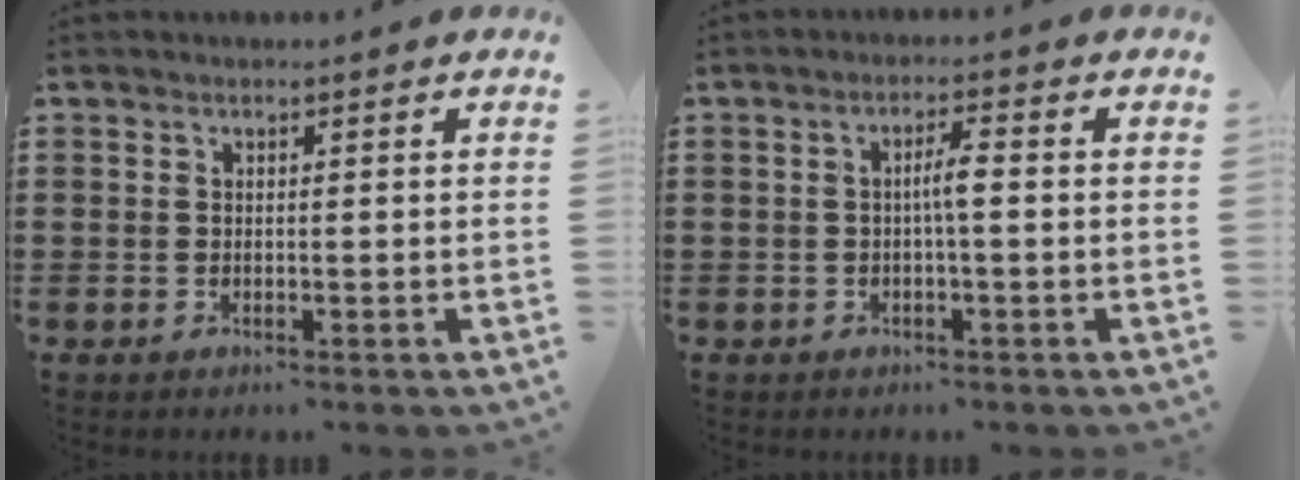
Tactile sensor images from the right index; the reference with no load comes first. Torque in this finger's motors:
{"motor_torque": [0.50, -0.37, 0.08, 0.09]}